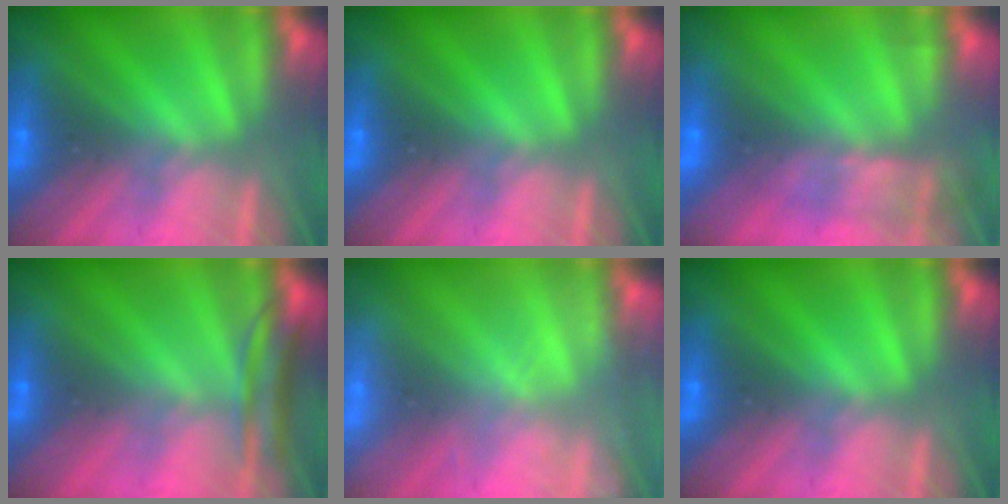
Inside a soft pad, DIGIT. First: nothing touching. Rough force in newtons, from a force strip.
{"total": 0.0}
{"total": 2.3}
{"total": 4.4}
{"total": 1.9}
{"total": 0.0}